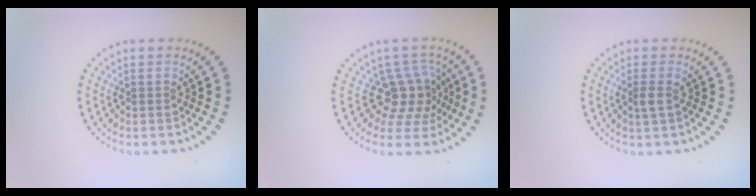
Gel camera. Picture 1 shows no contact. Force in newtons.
{"total": 3.7, "press": 2.8, "slide": 2.4}
{"total": 1.3, "press": 1.1, "slide": 0.5}